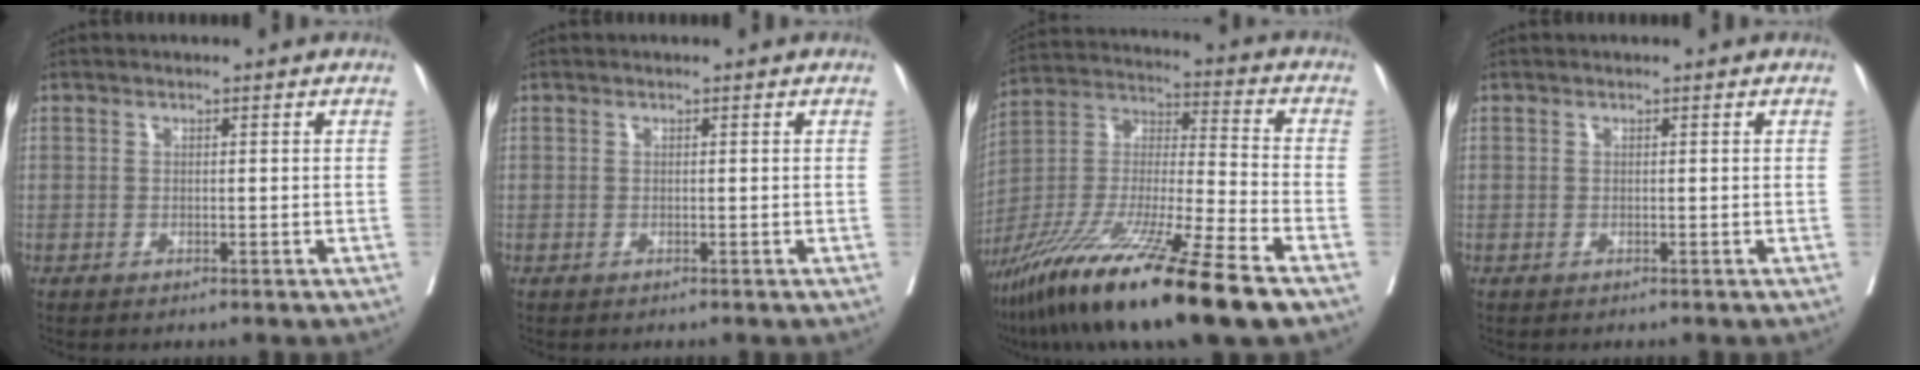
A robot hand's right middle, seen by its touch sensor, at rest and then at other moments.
{"total": 0.0}
{"total": 22.5, "force": [-14.9, 0.6, 16.8], "torque": [-0.318, -0.054, -0.272]}
{"total": 0.0}